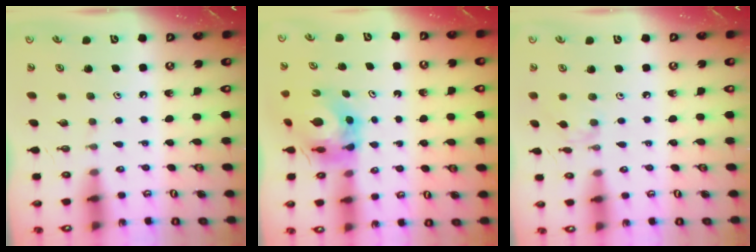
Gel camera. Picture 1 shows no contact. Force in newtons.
{"total": 5.8, "press": 5.8, "slide": 0.5}
{"total": 2.4, "press": 2.3, "slide": 0.5}